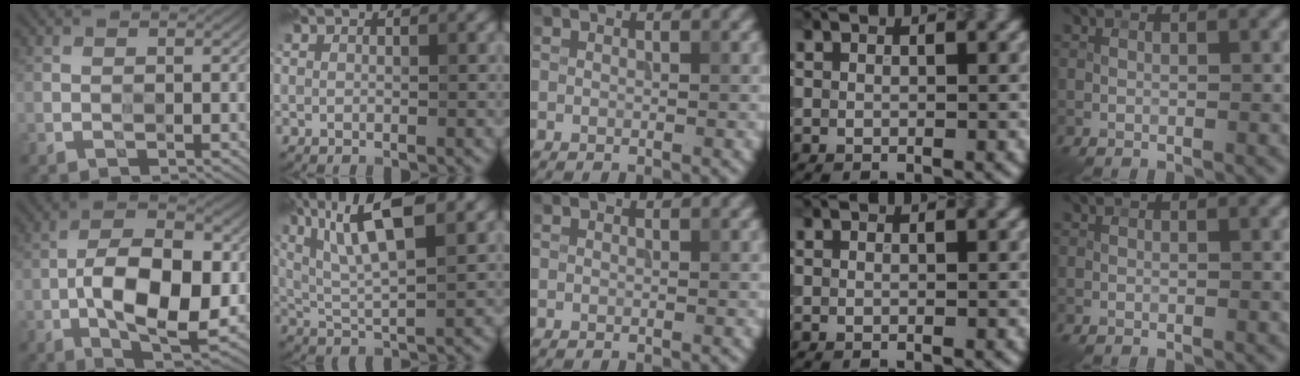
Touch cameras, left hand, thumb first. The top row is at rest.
{"thumb": {"total": 13.4, "force": [-1.9, 6.3, 11.6], "torque": [-0.192, -0.003, -0.034]}, "index": {"total": 8.8, "force": [3.8, 2.5, 7.5], "torque": [-0.136, 0.017, 0.068]}}